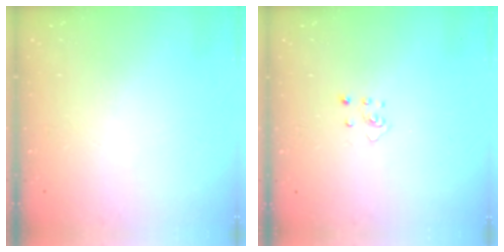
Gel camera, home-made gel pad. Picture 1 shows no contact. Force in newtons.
{"total": 3.6, "press": 3.6, "slide": 0.4}